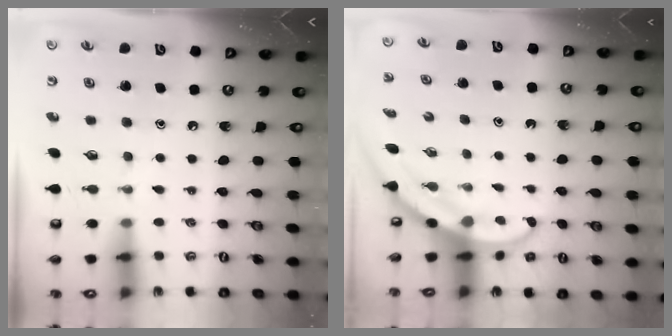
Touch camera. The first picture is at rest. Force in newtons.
{"total": 3.3, "press": 3.3, "slide": 0.2}